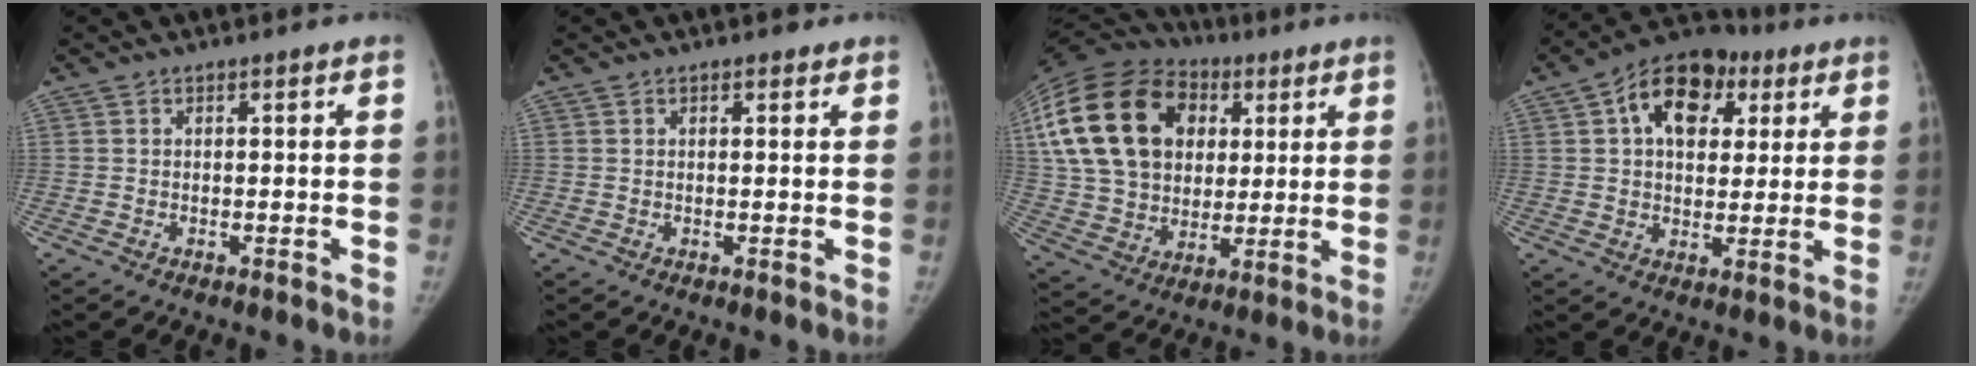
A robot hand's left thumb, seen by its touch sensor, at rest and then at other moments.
{"total": 1.0, "force": [0.7, 0.5, 0.5], "torque": [-0.005, -0.002, 0.004]}
{"total": 28.9, "force": [8.1, 21.4, 17.7], "torque": [-0.366, 0.045, 0.154]}
{"total": 14.7, "force": [5.3, 10.0, 9.5], "torque": [-0.110, 0.009, 0.078]}